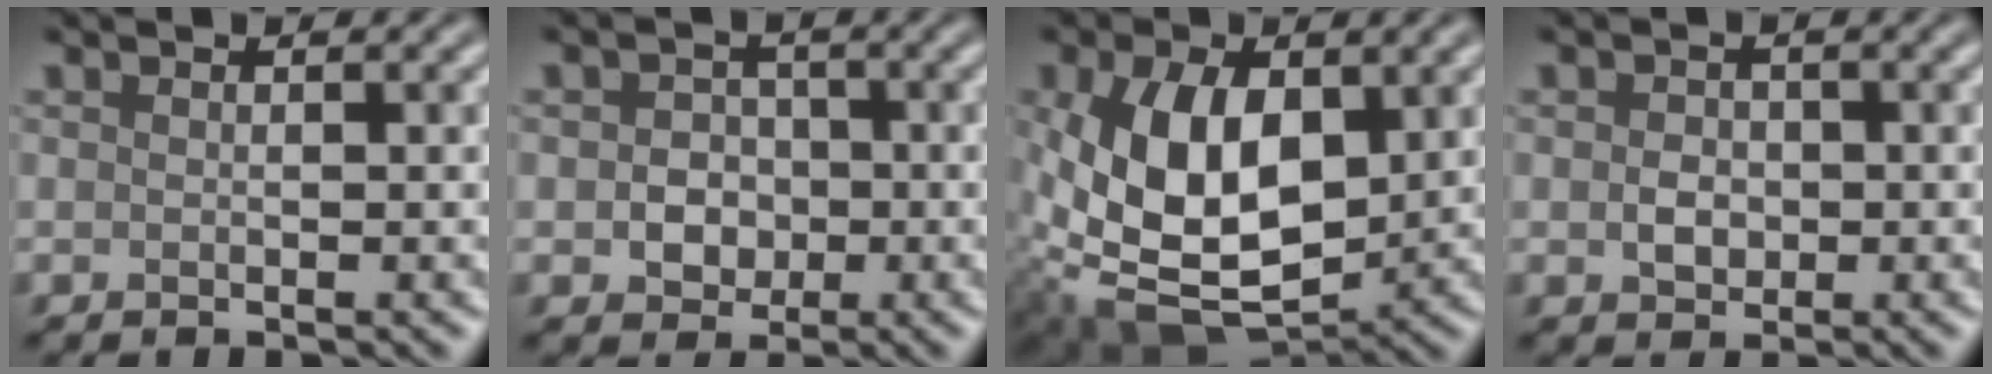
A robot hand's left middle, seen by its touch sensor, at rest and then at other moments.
{"total": 2.8, "force": [-0.4, 2.4, 1.3], "torque": [-0.016, -0.001, -0.013]}
{"total": 11.1, "force": [0.8, 6.8, 8.7], "torque": [-0.188, -0.013, 0.025]}
{"total": 2.0, "force": [-0.1, 1.6, 1.1], "torque": [-0.019, -0.002, -0.006]}